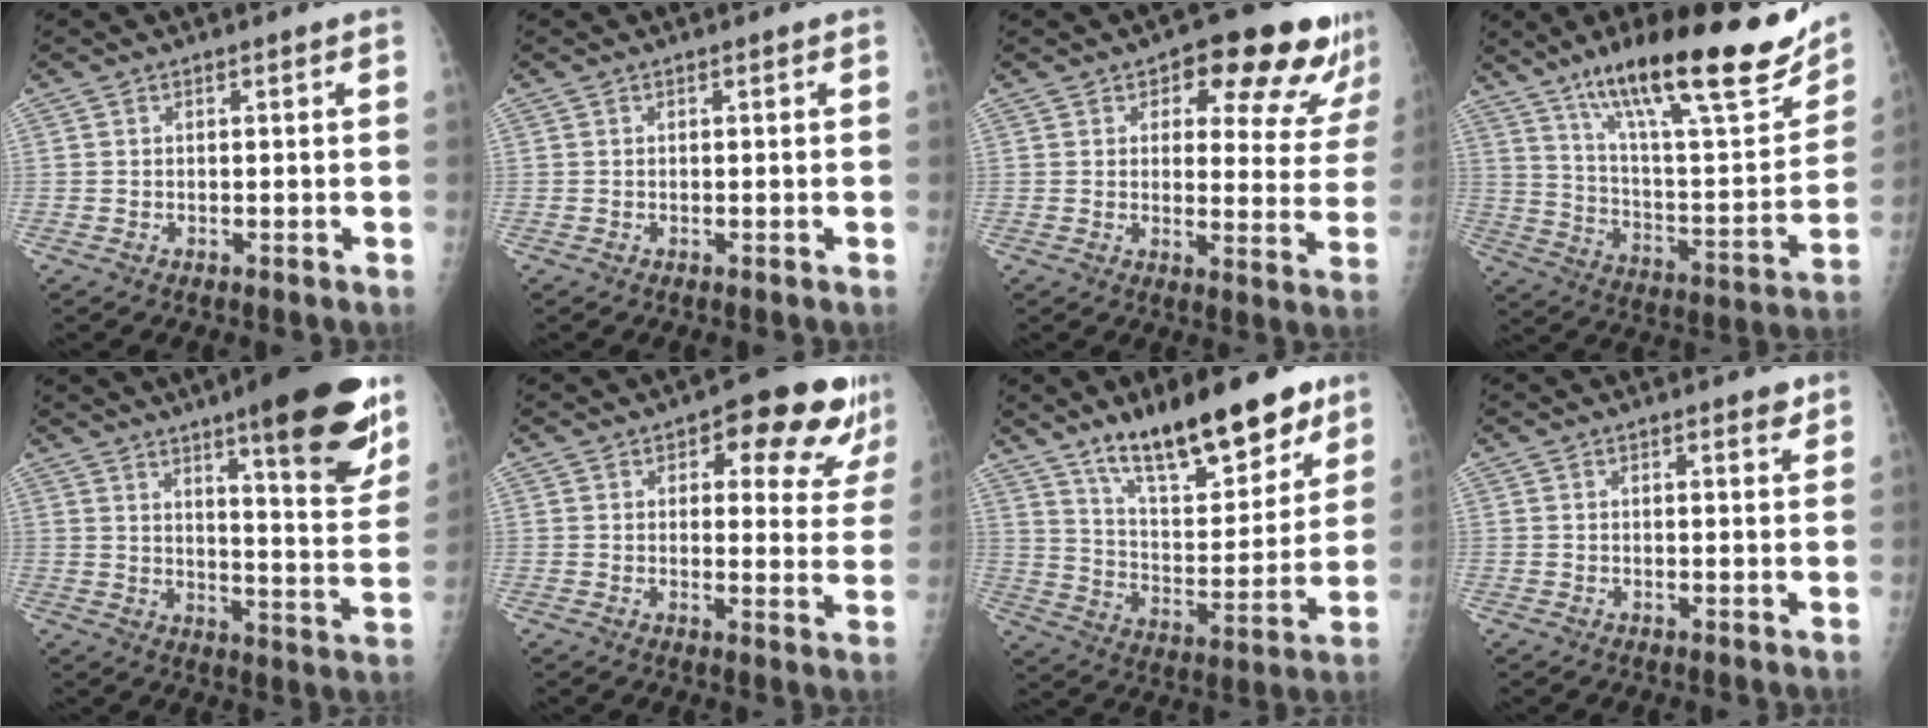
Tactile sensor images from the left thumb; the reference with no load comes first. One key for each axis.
{"total": 0.0}
{"total": 15.7, "fx": 10.0, "fy": 6.8, "fz": 10.0, "tx": -0.069, "ty": -0.044, "tz": 0.115}
{"total": 27.2, "fx": 18.0, "fy": 6.5, "fz": 19.4, "tx": -0.274, "ty": -0.056, "tz": 0.293}
{"total": 21.9, "fx": 13.4, "fy": 4.2, "fz": 16.8, "tx": -0.204, "ty": -0.066, "tz": 0.188}
{"total": 13.4, "fx": 7.7, "fy": 5.9, "fz": 9.2, "tx": -0.060, "ty": -0.033, "tz": 0.087}
{"total": 20.9, "fx": 14.5, "fy": 6.9, "fz": 13.5, "tx": -0.169, "ty": -0.078, "tz": 0.241}
{"total": 2.2, "fx": 1.6, "fy": 0.6, "fz": 1.3, "tx": -0.013, "ty": -0.009, "tz": 0.020}